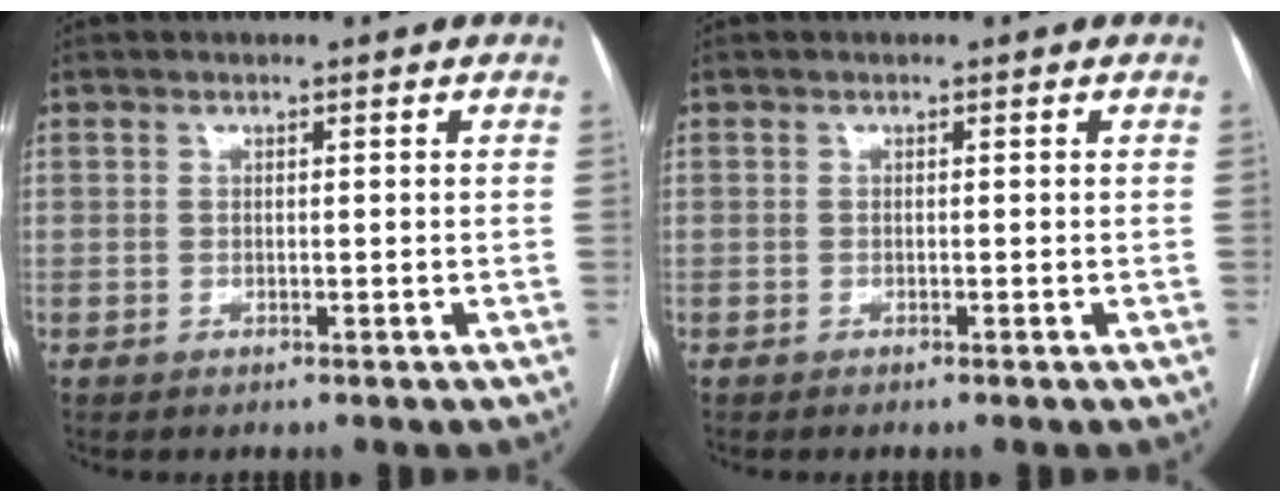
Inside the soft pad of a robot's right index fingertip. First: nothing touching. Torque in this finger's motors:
{"motor_torque": [-0.26, -0.06, -0.03, 0.01]}